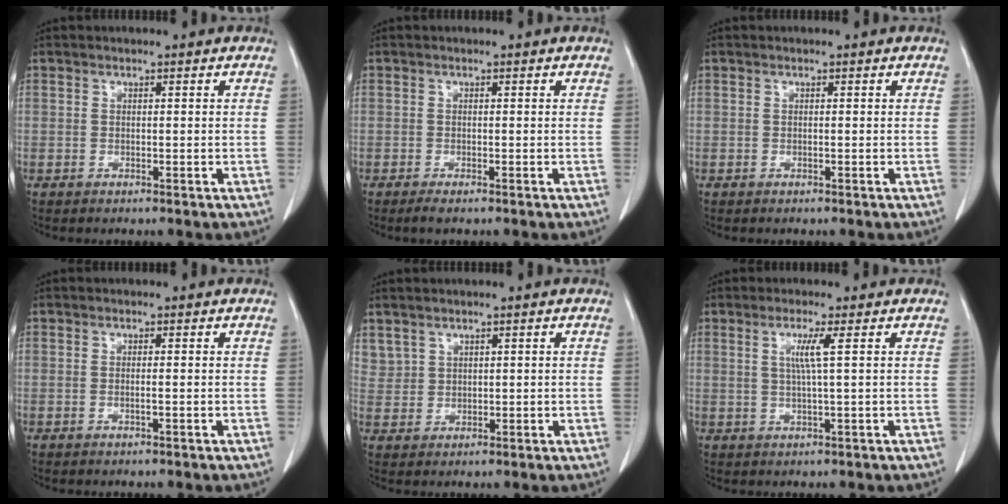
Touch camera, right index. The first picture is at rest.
{"total": 1.4, "force": [-1.0, 0.2, 1.0], "torque": [-0.017, -0.003, -0.016]}
{"total": 0.0}
{"total": 0.6, "force": [0.0, -0.1, 0.6], "torque": [-0.008, 0.002, 0.002]}
{"total": 3.3, "force": [2.3, 2.3, 0.2], "torque": [0.008, 0.006, 0.052]}
{"total": 3.3, "force": [0.9, -0.7, 3.1], "torque": [-0.063, -0.002, 0.017]}